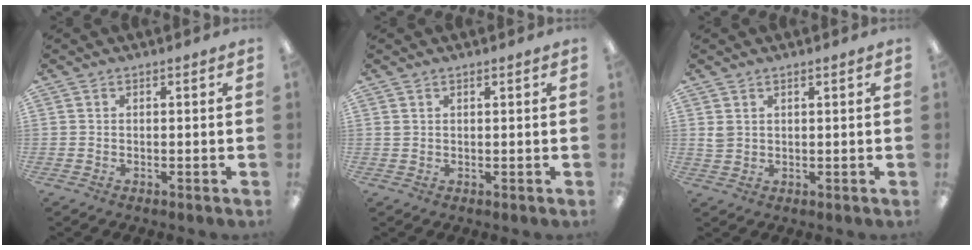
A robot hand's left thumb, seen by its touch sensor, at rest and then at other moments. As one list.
[{"total": 0.8, "force": [0.6, 0.4, 0.3], "torque": [-0.007, 0.001, 0.011]}, {"total": 2.0, "force": [1.1, 1.5, 0.9], "torque": [-0.020, 0.003, 0.021]}]